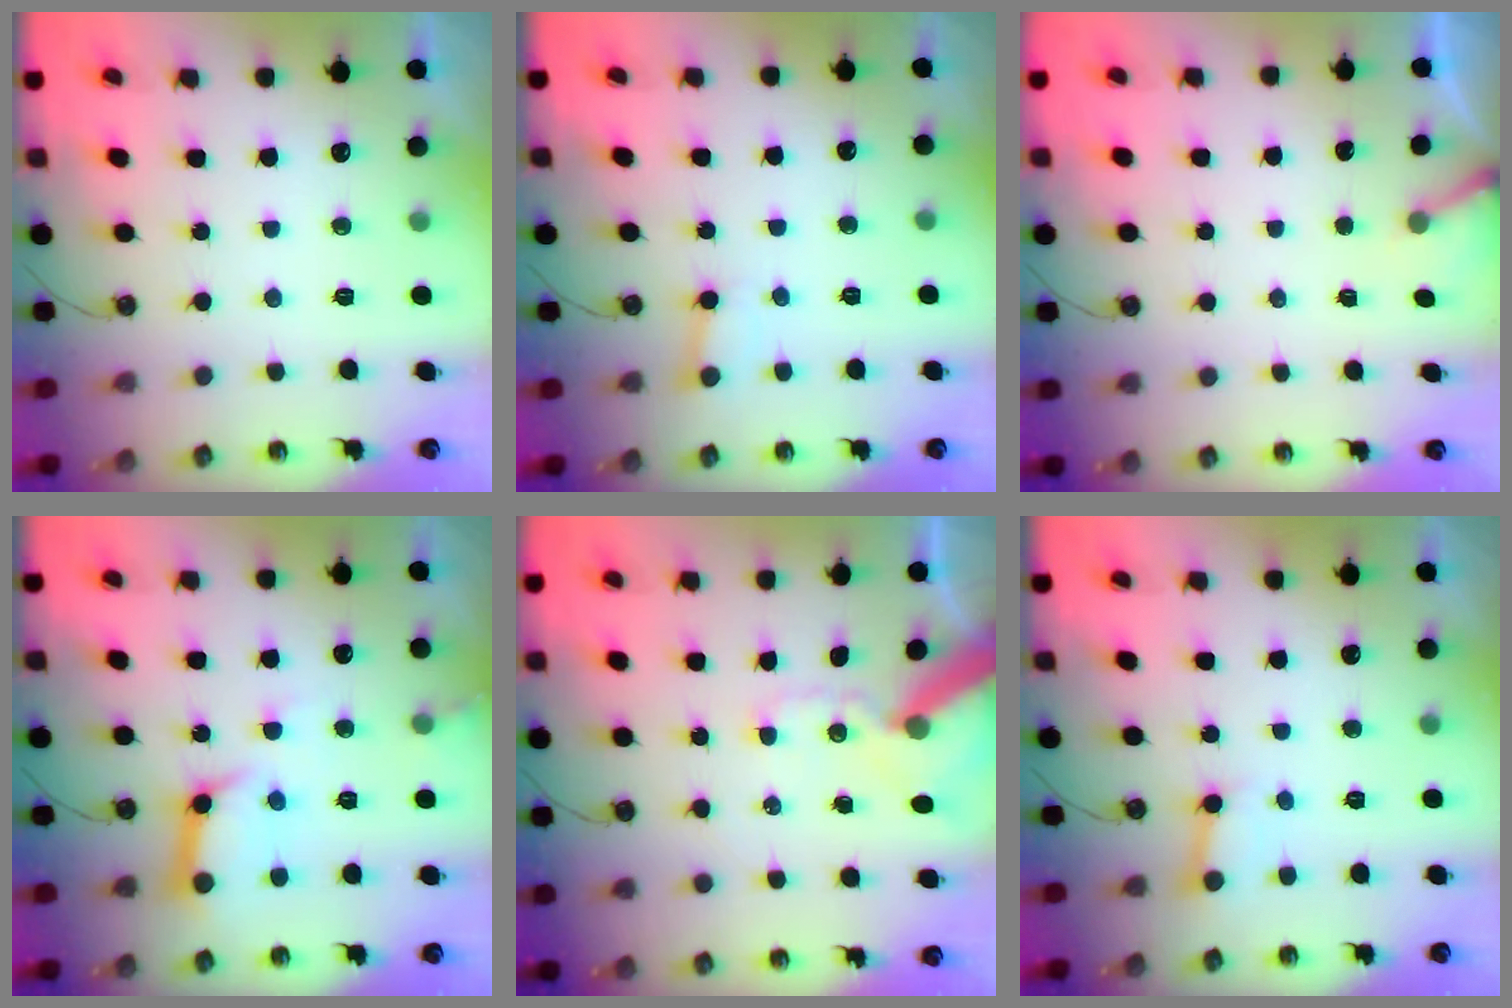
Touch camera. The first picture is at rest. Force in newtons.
{"total": 2.3, "press": 2.3, "slide": 0.2}
{"total": 2.7, "press": 2.7, "slide": 0.2}
{"total": 12.2, "press": 12.1, "slide": 1.4}
{"total": 12.2, "press": 12.1, "slide": 1.6}
{"total": 3.3, "press": 3.3, "slide": 0.2}